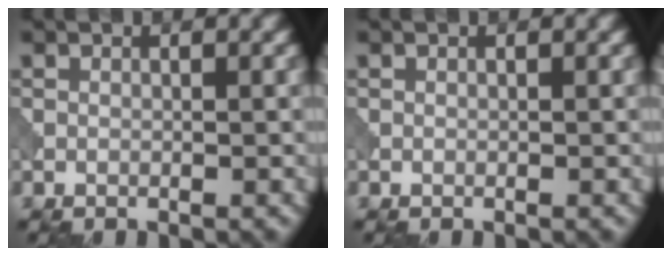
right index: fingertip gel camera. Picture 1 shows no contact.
{"total": 0.0}